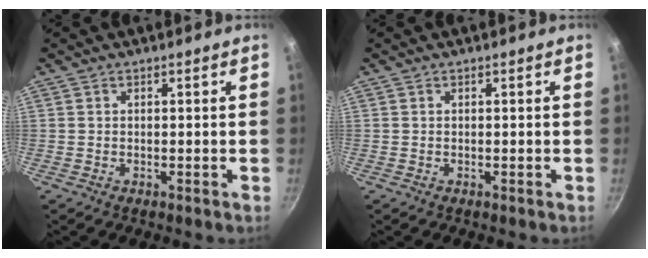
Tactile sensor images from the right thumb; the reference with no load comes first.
{"total": 0.0}